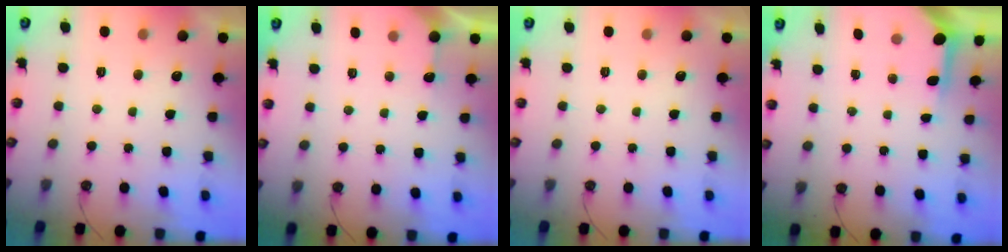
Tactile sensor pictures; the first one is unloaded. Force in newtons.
{"total": 3.6, "press": 3.6, "slide": 0.4}
{"total": 0.0}
{"total": 3.8, "press": 3.8, "slide": 0.5}